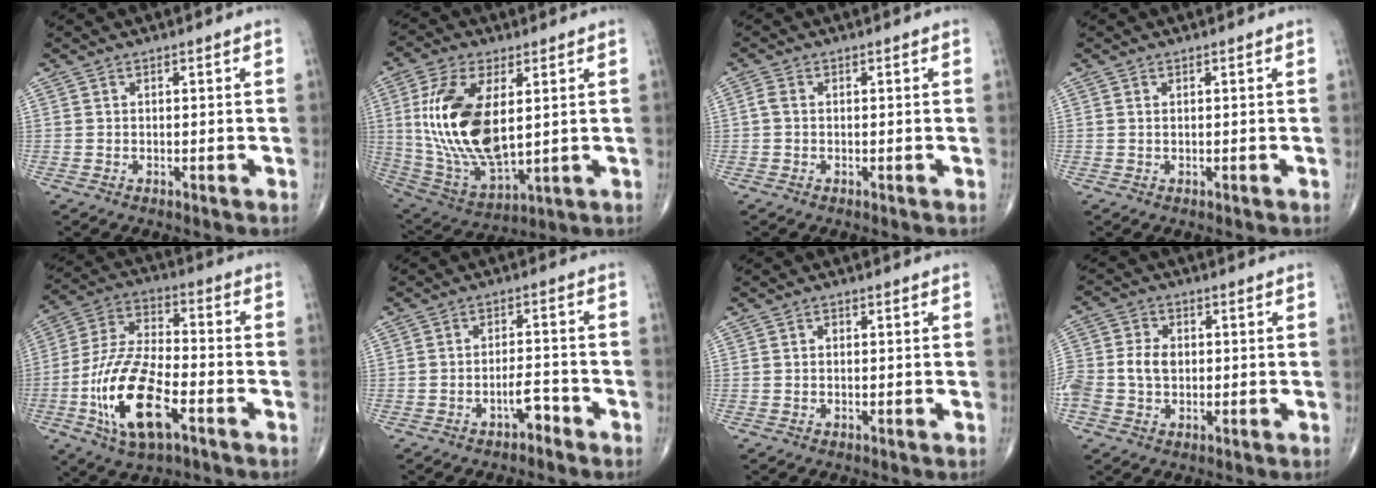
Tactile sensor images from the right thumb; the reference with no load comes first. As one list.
[{"total": 19.2, "force": [3.0, 9.4, 16.5], "torque": [-0.328, -0.020, 0.069]}, {"total": 1.4, "force": [-0.1, 1.0, 1.1], "torque": [-0.023, 0.002, -0.005]}, {"total": 0.0}, {"total": 17.5, "force": [-6.7, 7.4, 14.5], "torque": [-0.291, 0.027, -0.121]}, {"total": 3.5, "force": [-2.5, 1.4, 2.1], "torque": [-0.025, 0.027, -0.041]}, {"total": 0.7, "force": [0.0, 0.5, 0.4], "torque": [-0.002, 0.003, -0.003]}, {"total": 8.3, "force": [-0.4, 6.2, 5.5], "torque": [-0.125, 0.014, -0.009]}]